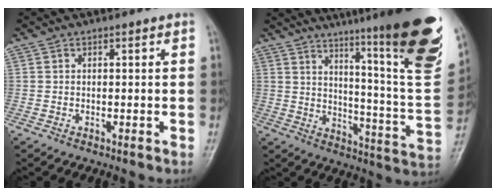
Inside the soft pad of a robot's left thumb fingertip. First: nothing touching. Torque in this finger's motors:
{"motor_torque": [3.12, 1.32, 1.52, -1.25, 0.42]}